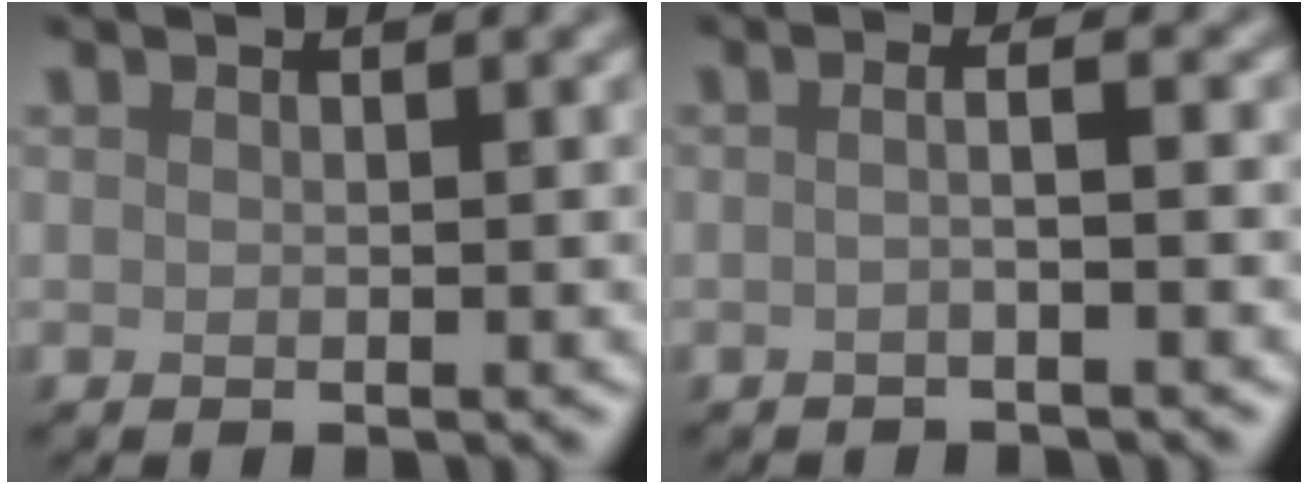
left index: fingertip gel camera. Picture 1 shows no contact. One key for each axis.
{"total": 2.6, "fx": -0.1, "fy": 1.1, "fz": 2.3, "tx": -0.013, "ty": -0.004, "tz": -0.028}